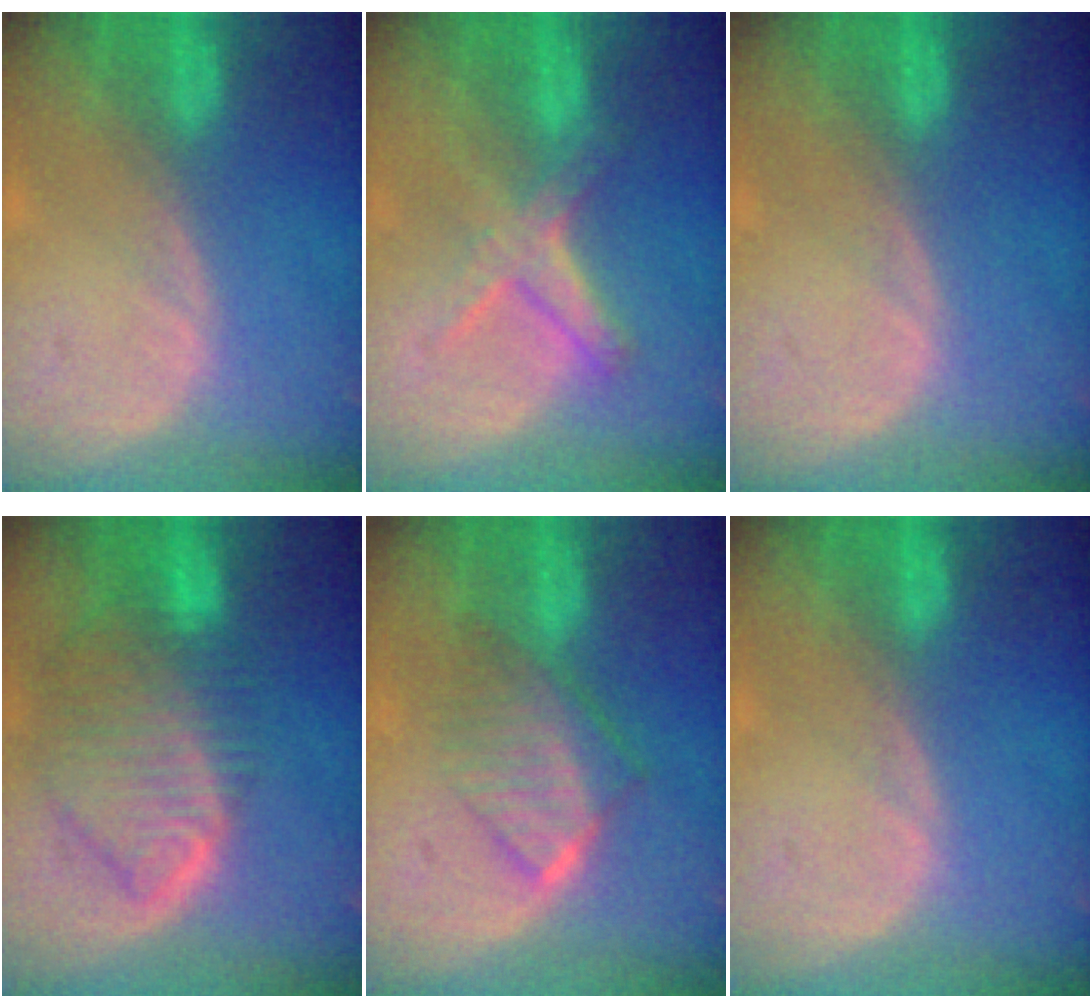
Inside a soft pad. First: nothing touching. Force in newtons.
{"total": 5.6, "press": 5.4, "slide": 1.5}
{"total": 0.0}
{"total": 10.1, "press": 8.5, "slide": 5.3}
{"total": 6.7, "press": 6.0, "slide": 2.9}
{"total": 0.0}